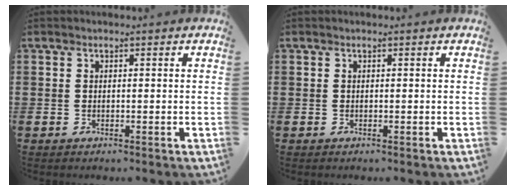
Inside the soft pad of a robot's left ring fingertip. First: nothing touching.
{"total": 0.0}